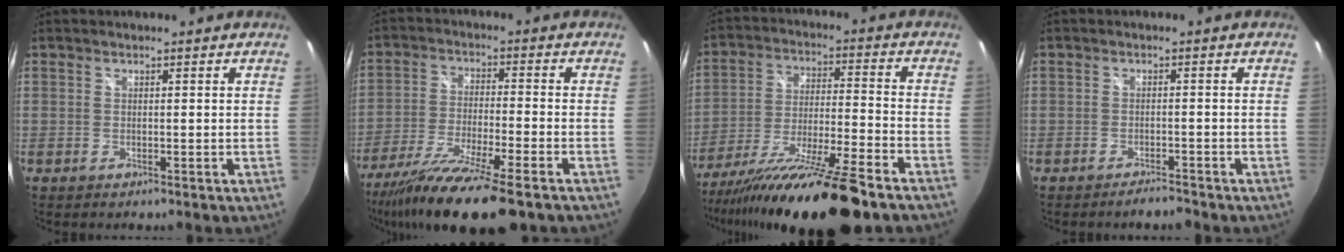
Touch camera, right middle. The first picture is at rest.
{"total": 16.6, "force": [-12.5, 1.3, 10.9], "torque": [-0.214, -0.045, -0.214]}
{"total": 21.8, "force": [-17.3, 0.1, 13.2], "torque": [-0.242, -0.054, -0.285]}
{"total": 2.4, "force": [-2.2, 0.4, 0.7], "torque": [-0.019, -0.002, -0.034]}